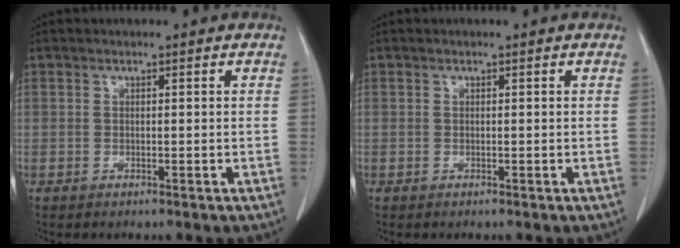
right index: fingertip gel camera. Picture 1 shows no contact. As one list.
[{"total": 0.0}]